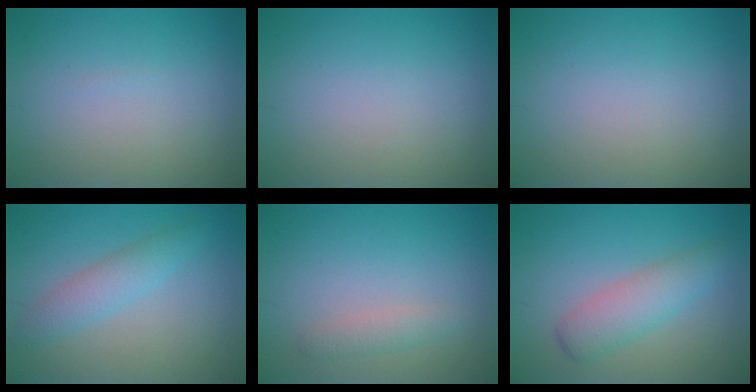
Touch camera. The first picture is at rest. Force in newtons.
{"total": 0.0}
{"total": 0.0}
{"total": 2.7, "press": 2.7, "slide": 0.1}
{"total": 1.4, "press": 1.4, "slide": 0.0}
{"total": 3.6, "press": 3.6, "slide": 0.1}